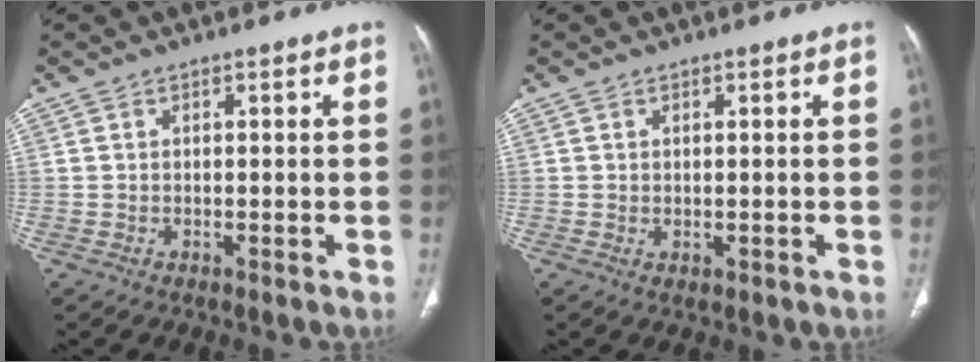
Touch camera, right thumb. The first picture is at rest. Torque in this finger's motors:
{"motor_torque": [-0.50, -0.09, -0.27, -0.13, -0.04]}